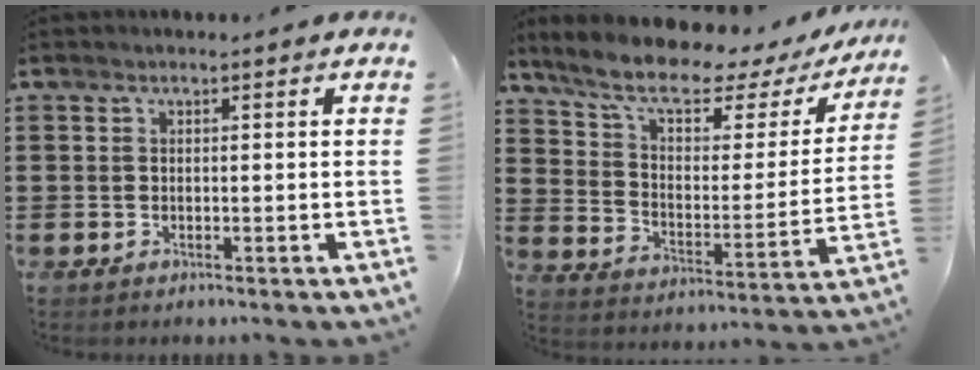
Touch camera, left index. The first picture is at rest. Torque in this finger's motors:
{"motor_torque": [2.14, 0.00, 0.72, 0.21]}